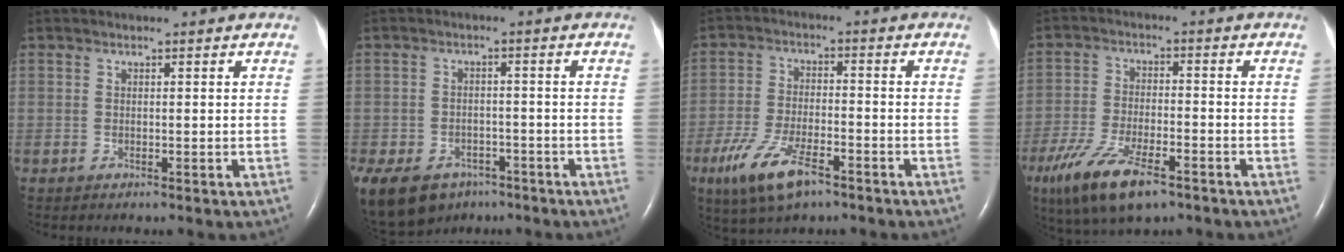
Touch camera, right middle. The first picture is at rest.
{"total": 18.3, "force": [-10.6, 12.8, 7.6], "torque": [-0.247, -0.014, -0.152]}
{"total": 9.6, "force": [-5.7, 3.1, 7.2], "torque": [-0.151, -0.015, -0.101]}
{"total": 12.0, "force": [-7.5, 3.7, 8.7], "torque": [-0.170, -0.022, -0.130]}